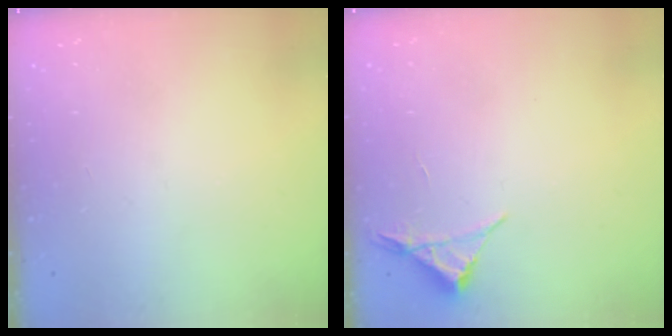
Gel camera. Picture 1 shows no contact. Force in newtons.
{"total": 3.5, "press": 3.5, "slide": 0.6}